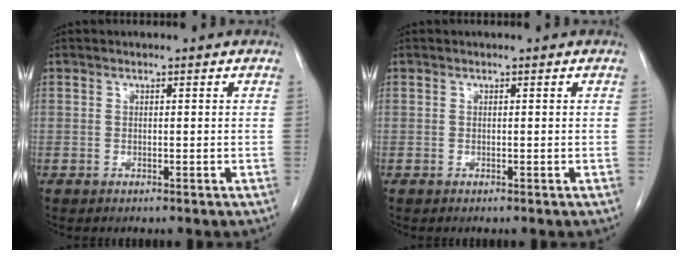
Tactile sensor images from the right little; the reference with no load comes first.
{"total": 0.0}